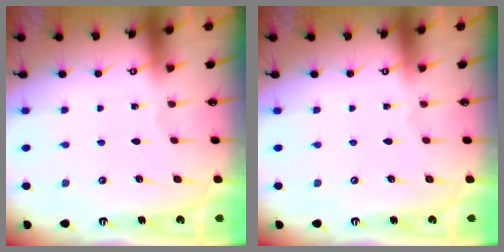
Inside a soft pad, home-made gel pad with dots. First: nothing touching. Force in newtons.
{"total": 0.0}